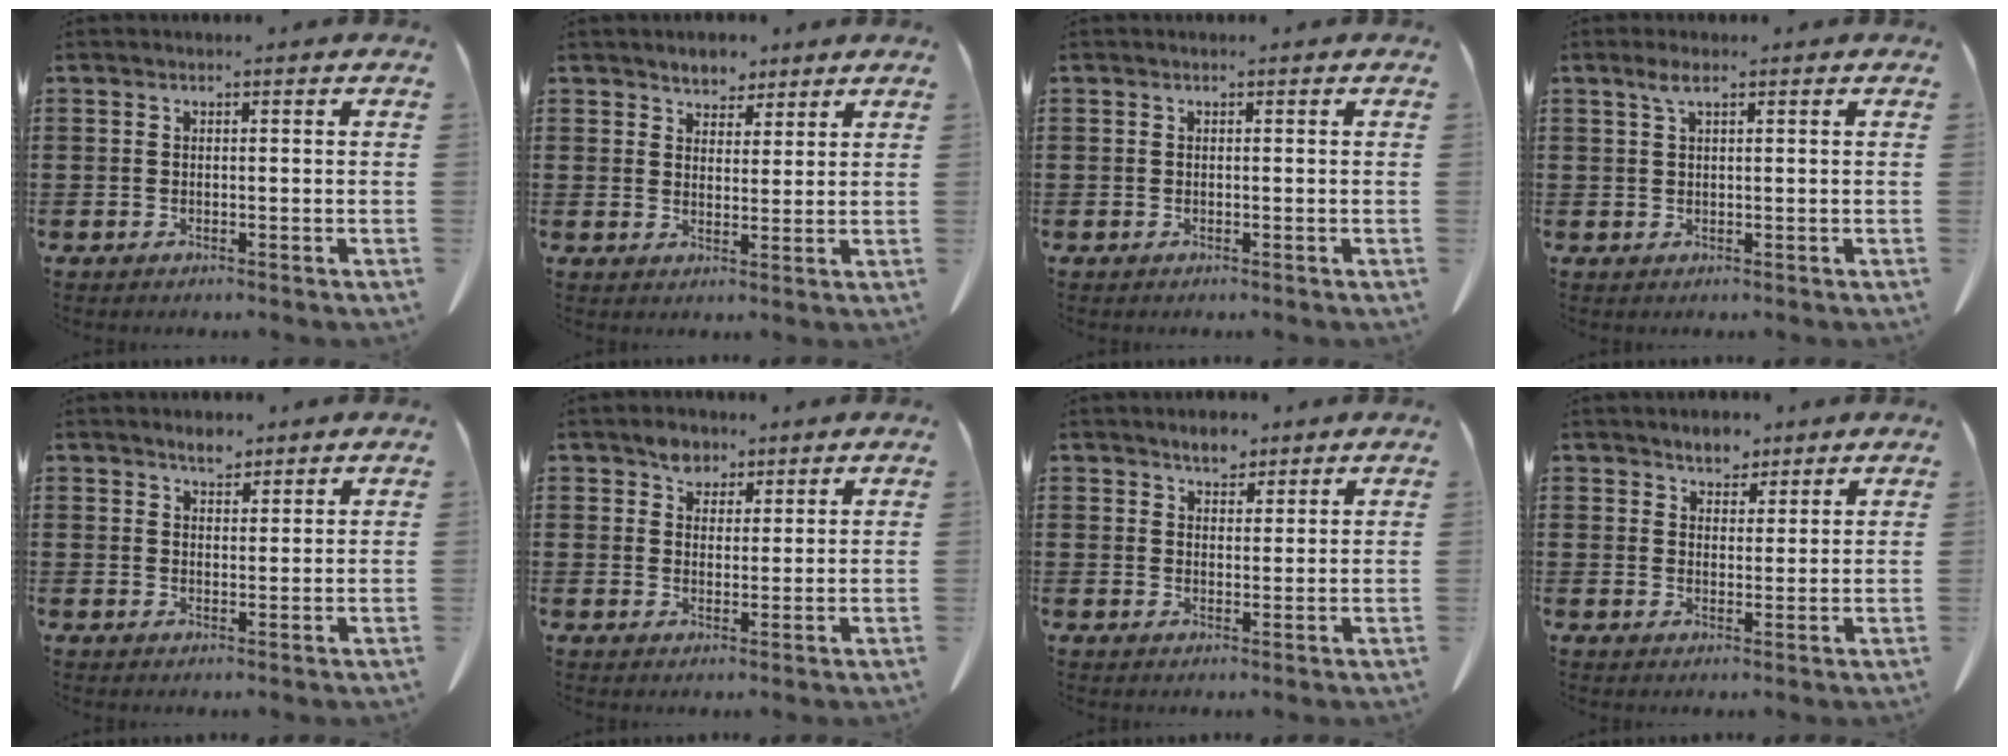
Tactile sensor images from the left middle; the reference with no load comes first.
{"total": 3.7, "force": [3.4, 1.6, 0.0], "torque": [-0.014, -0.003, 0.064]}
{"total": 0.0}
{"total": 2.2, "force": [1.1, 0.5, 1.9], "torque": [-0.040, 0.002, 0.020]}
{"total": 2.8, "force": [2.5, 0.9, 0.9], "torque": [-0.022, 0.000, 0.048]}
{"total": 3.7, "force": [2.9, 2.2, 0.8], "torque": [-0.018, 0.004, 0.056]}
{"total": 3.5, "force": [3.1, 1.3, 0.7], "torque": [-0.014, -0.006, 0.059]}
{"total": 3.7, "force": [3.4, 1.5, 0.3], "torque": [-0.017, -0.003, 0.065]}